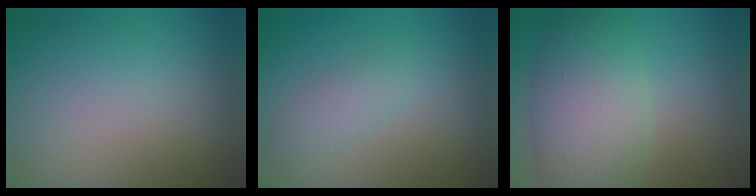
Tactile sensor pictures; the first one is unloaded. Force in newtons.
{"total": 1.6, "press": 1.6, "slide": 0.1}
{"total": 7.5, "press": 7.5, "slide": 0.4}